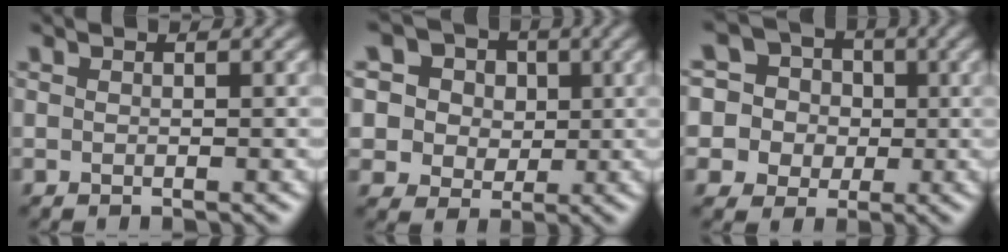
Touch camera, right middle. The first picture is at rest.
{"total": 7.9, "force": [3.2, 6.6, 2.9], "torque": [-0.060, 0.019, 0.037]}
{"total": 8.2, "force": [0.9, 7.9, 2.1], "torque": [-0.065, 0.036, 0.003]}